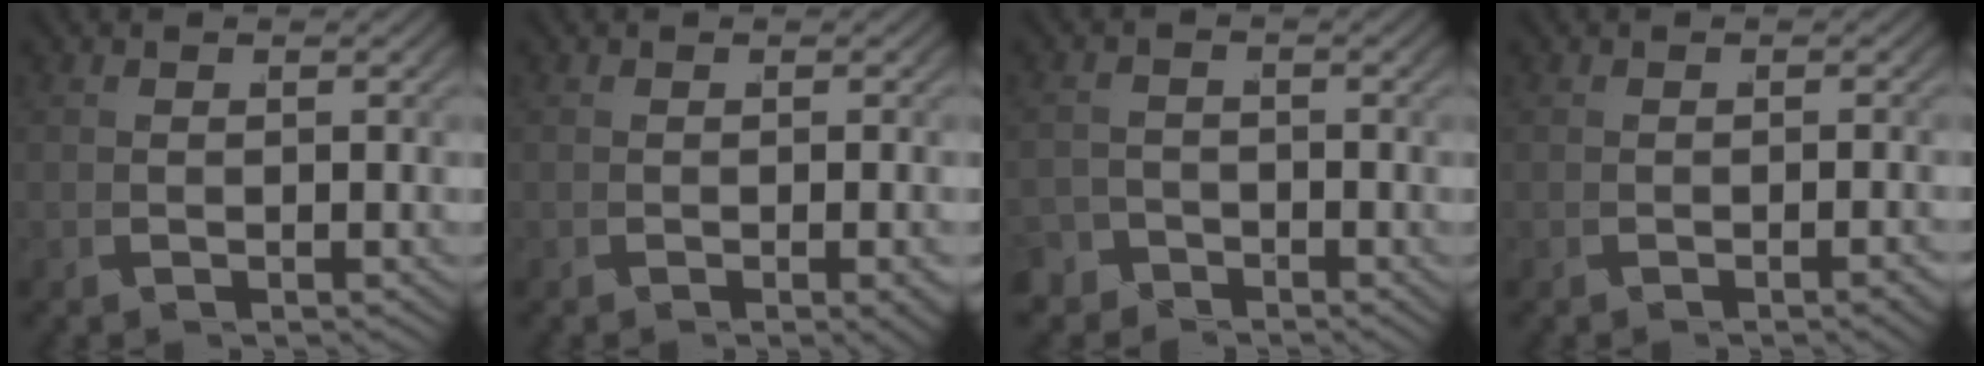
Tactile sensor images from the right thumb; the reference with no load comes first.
{"total": 1.5, "force": [-0.5, 0.3, 1.3], "torque": [-0.015, 0.001, -0.008]}
{"total": 2.7, "force": [-2.4, 1.2, -0.2], "torque": [0.015, -0.011, -0.043]}
{"total": 1.1, "force": [-0.8, 0.0, 0.7], "torque": [-0.008, 0.003, -0.014]}